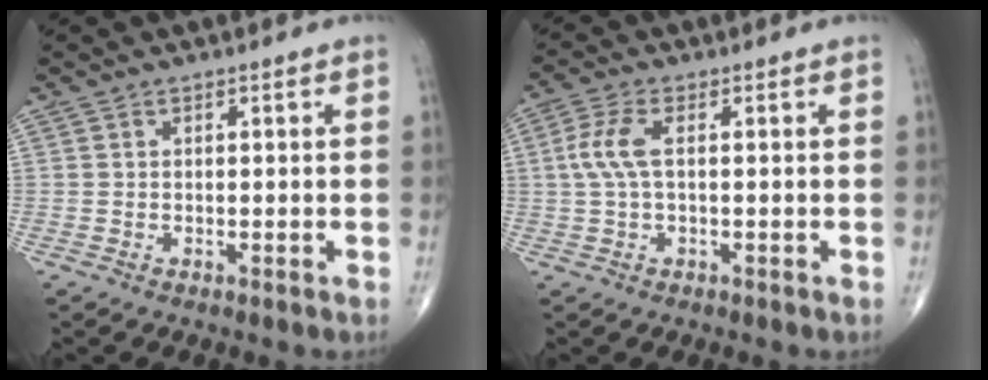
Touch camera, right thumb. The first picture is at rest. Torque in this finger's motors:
{"motor_torque": [-0.39, 0.39, 0.97, 0.17, 0.07]}